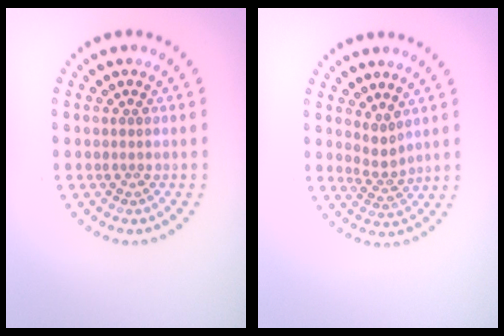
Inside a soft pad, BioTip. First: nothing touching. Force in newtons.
{"total": 1.8, "press": 1.2, "slide": 1.3}